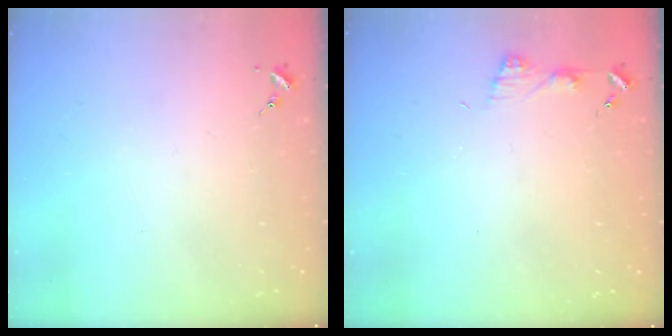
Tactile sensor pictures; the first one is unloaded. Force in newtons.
{"total": 5.4, "press": 5.4, "slide": 0.3}